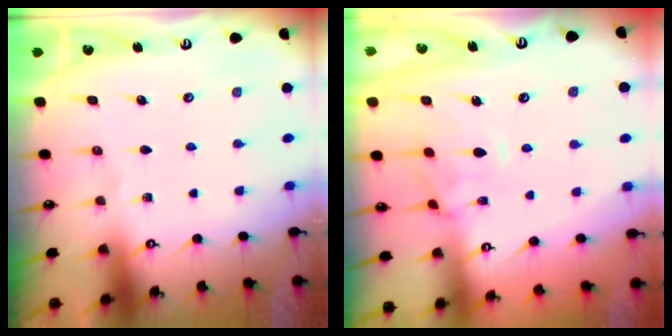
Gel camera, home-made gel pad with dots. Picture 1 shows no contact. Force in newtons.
{"total": 1.9, "press": 1.7, "slide": 0.9}